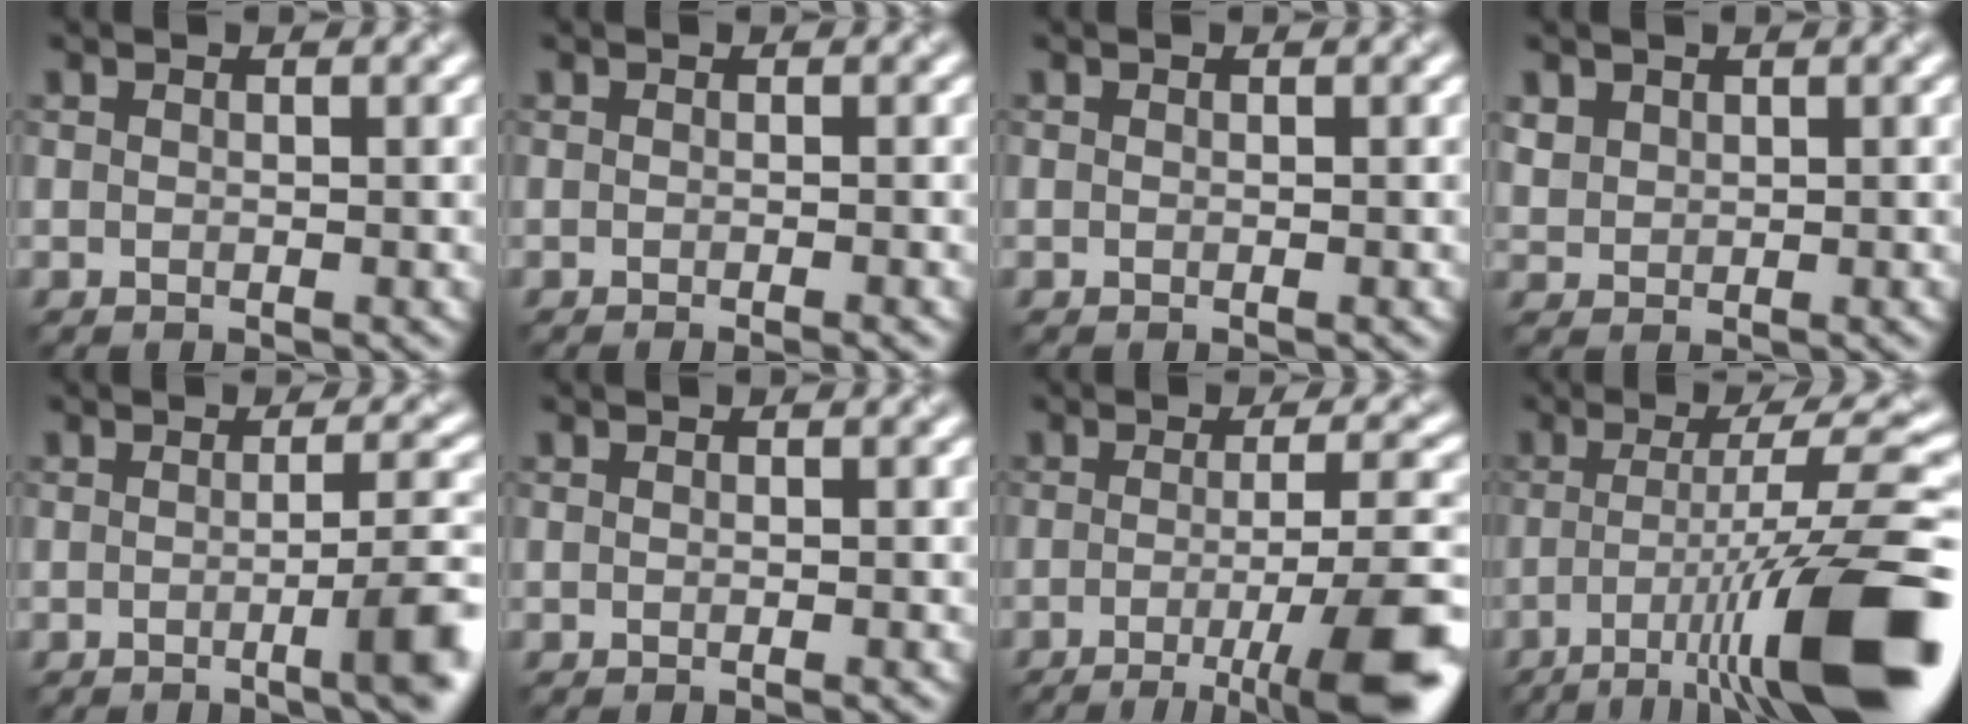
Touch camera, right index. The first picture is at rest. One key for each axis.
{"total": 2.1, "fx": -0.7, "fy": 0.9, "fz": 1.7, "tx": -0.003, "ty": 0.004, "tz": -0.018}
{"total": 0.0}
{"total": 1.0, "fx": 0.6, "fy": 0.8, "fz": -0.1, "tx": -0.002, "ty": 0.008, "tz": 0.025}
{"total": 5.4, "fx": -1.6, "fy": 1.0, "fz": 5.1, "tx": -0.060, "ty": 0.003, "tz": -0.019}
{"total": 0.8, "fx": -0.4, "fy": 0.3, "fz": 0.7, "tx": -0.001, "ty": 0.001, "tz": -0.008}
{"total": 10.4, "fx": -4.2, "fy": 2.2, "fz": 9.3, "tx": -0.109, "ty": -0.001, "tz": -0.054}
{"total": 13.3, "fx": -5.3, "fy": 2.5, "fz": 12.0, "tx": -0.172, "ty": 0.007, "tz": -0.077}